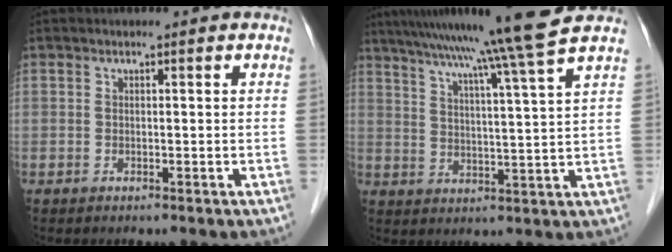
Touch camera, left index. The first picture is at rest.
{"total": 14.9, "force": [12.2, -3.5, 7.7], "torque": [-0.125, -0.026, 0.171]}